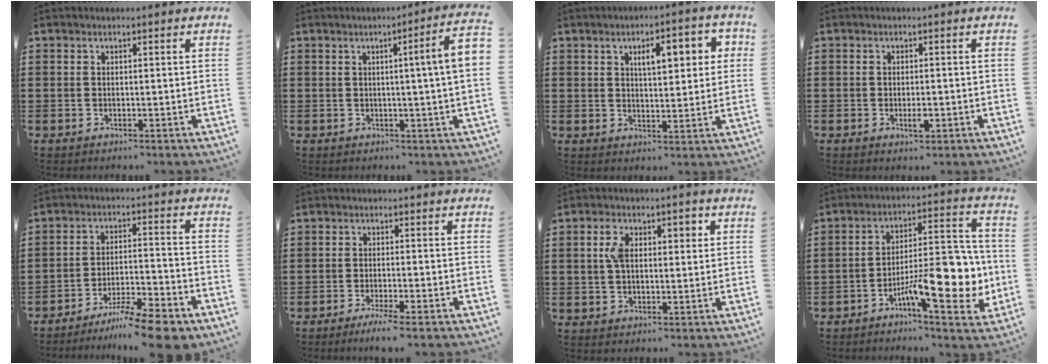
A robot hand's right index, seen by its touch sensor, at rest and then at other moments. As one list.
[{"total": 5.6, "force": [0.7, -0.6, 5.5], "torque": [-0.085, -0.016, 0.005]}, {"total": 5.9, "force": [2.2, 2.3, 5.0], "torque": [-0.071, -0.001, 0.027]}, {"total": 2.1, "force": [-0.7, 0.7, 1.9], "torque": [-0.034, 0.001, -0.013]}, {"total": 9.0, "force": [-7.6, 0.5, 4.6], "torque": [-0.072, 0.013, -0.144]}, {"total": 2.7, "force": [-2.1, -0.3, 1.7], "torque": [-0.034, -0.005, -0.039]}, {"total": 4.8, "force": [0.8, 2.8, 3.9], "torque": [-0.076, 0.012, 0.008]}, {"total": 14.2, "force": [-5.0, 5.1, 12.2], "torque": [-0.175, 0.003, -0.085]}]